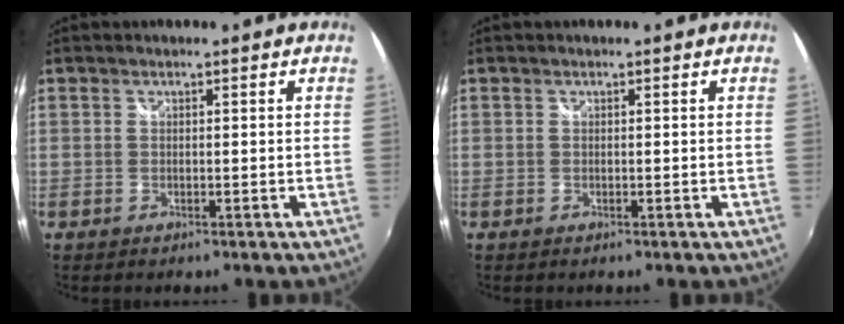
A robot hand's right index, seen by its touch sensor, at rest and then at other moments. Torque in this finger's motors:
{"motor_torque": [0.00, 0.00, 0.00, 0.00]}